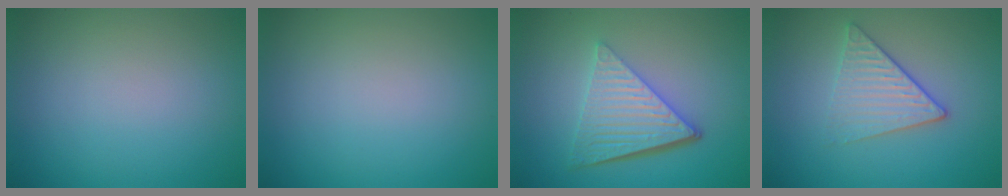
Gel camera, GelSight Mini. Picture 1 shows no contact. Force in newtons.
{"total": 0.0}
{"total": 6.3, "press": 4.2, "slide": 4.6}
{"total": 3.3, "press": 2.9, "slide": 1.5}